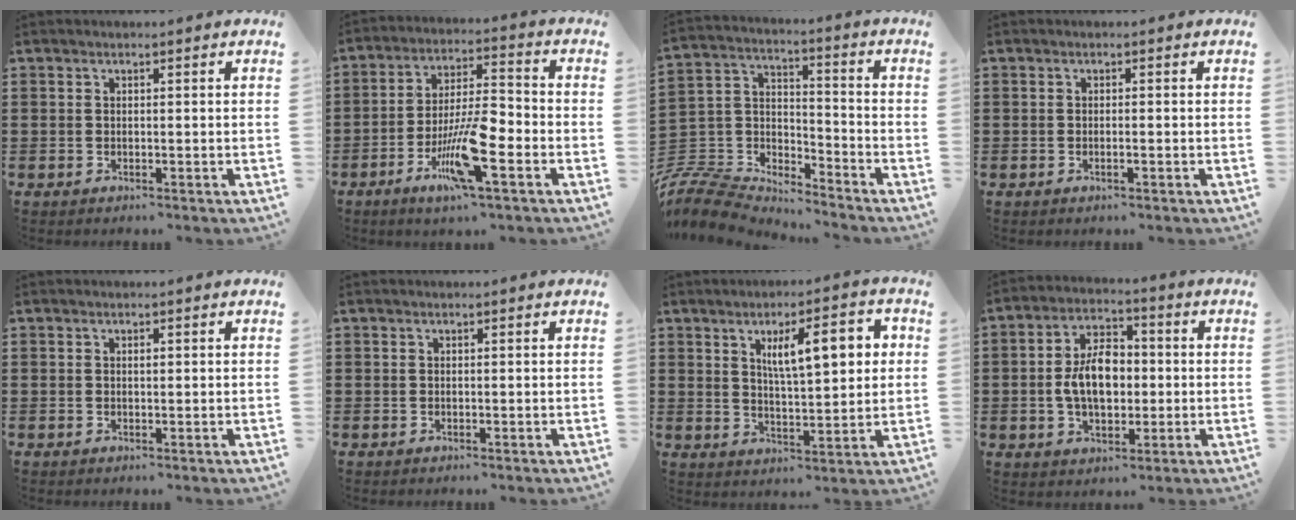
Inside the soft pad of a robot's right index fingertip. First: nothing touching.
{"total": 11.0, "force": [-4.5, 2.8, 9.6], "torque": [-0.185, 0.004, -0.081]}
{"total": 8.4, "force": [-8.0, 1.9, 1.6], "torque": [-0.061, -0.003, -0.169]}
{"total": 0.5, "force": [-0.3, 0.1, 0.5], "torque": [-0.009, -0.003, -0.004]}
{"total": 0.6, "force": [0.2, 0.3, 0.5], "torque": [-0.011, -0.001, 0.003]}
{"total": 0.0}
{"total": 8.8, "force": [2.9, 2.8, 7.8], "torque": [-0.130, 0.000, 0.043]}
{"total": 8.0, "force": [-0.3, 4.8, 6.3], "torque": [-0.125, 0.004, -0.016]}